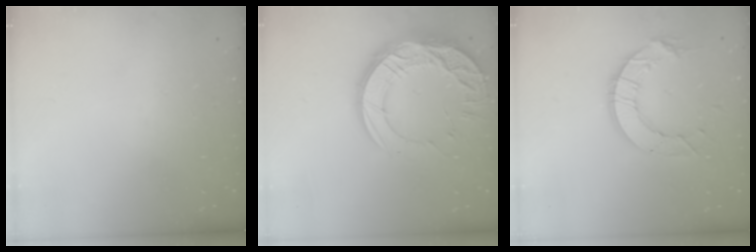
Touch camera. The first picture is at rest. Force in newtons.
{"total": 18.6, "press": 18.6, "slide": 1.4}
{"total": 10.4, "press": 10.3, "slide": 0.5}